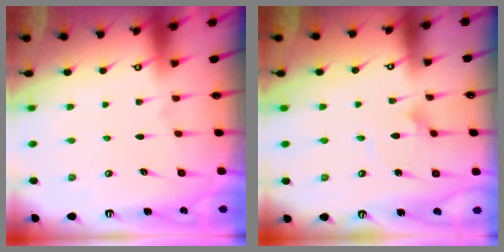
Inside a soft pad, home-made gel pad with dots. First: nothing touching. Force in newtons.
{"total": 2.0, "press": 2.0, "slide": 0.1}